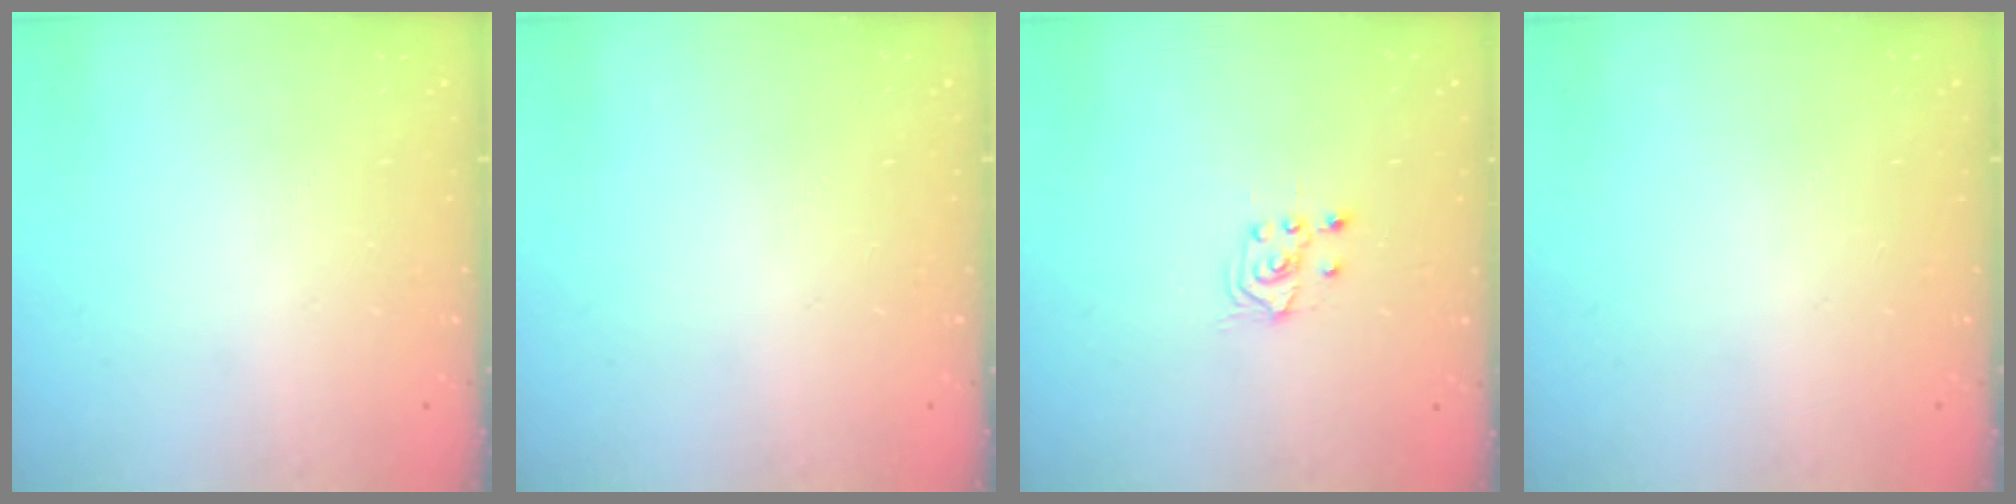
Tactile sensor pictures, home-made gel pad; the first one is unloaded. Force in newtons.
{"total": 0.0}
{"total": 2.5, "press": 2.4, "slide": 0.7}
{"total": 0.0}